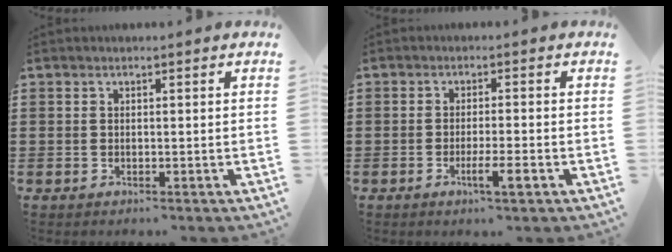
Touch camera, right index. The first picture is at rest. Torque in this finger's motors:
{"motor_torque": [0.82, -0.06, 0.31, 0.08]}